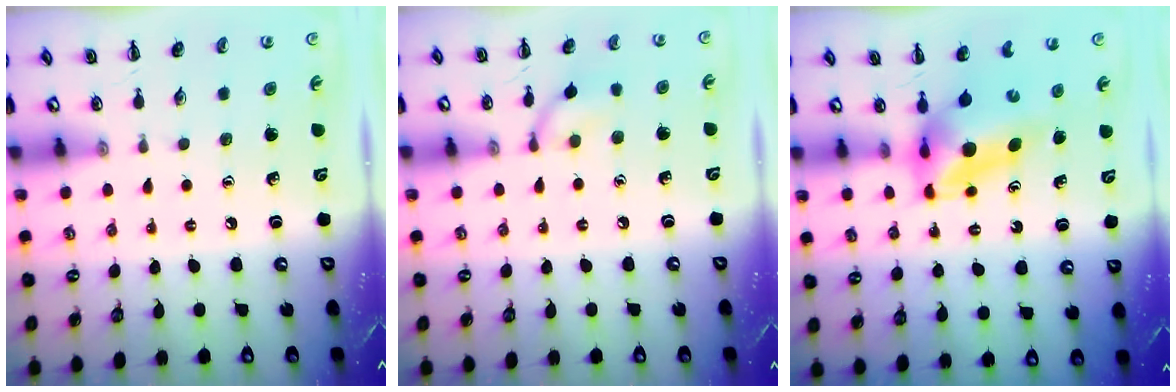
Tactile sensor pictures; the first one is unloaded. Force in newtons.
{"total": 7.5, "press": 7.4, "slide": 1.0}
{"total": 5.2, "press": 5.1, "slide": 1.0}